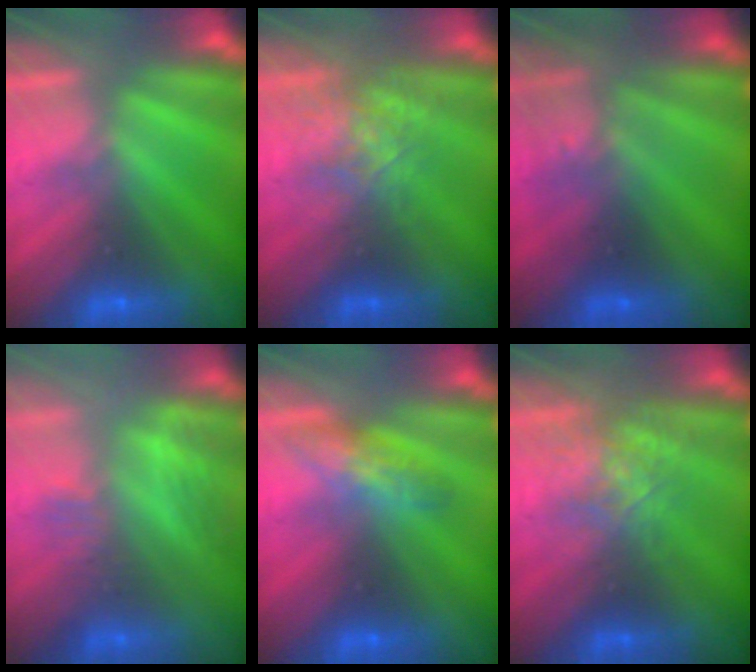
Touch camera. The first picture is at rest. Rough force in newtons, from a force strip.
{"total": 2.6}
{"total": 2.9}
{"total": 2.9}
{"total": 2.5}
{"total": 2.6}